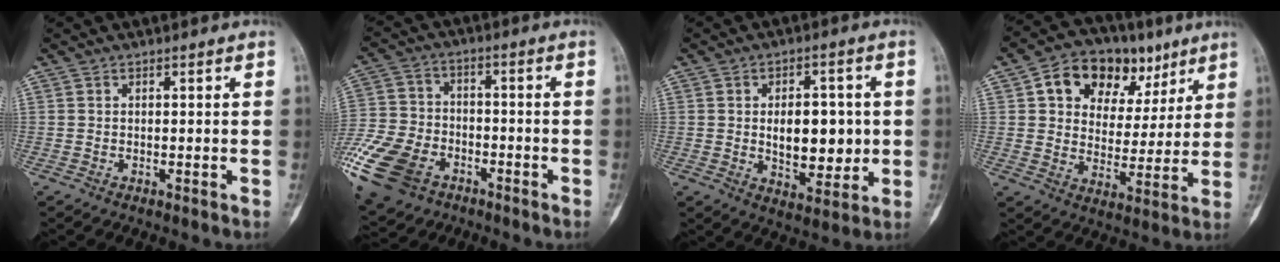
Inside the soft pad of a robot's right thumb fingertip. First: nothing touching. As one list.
[{"total": 20.3, "force": [-9.8, 13.7, 11.3], "torque": [-0.278, 0.016, -0.177]}, {"total": 11.3, "force": [0.1, 6.5, 9.2], "torque": [-0.095, -0.005, 0.012]}, {"total": 16.6, "force": [7.8, 11.5, 9.1], "torque": [-0.091, -0.002, 0.124]}]